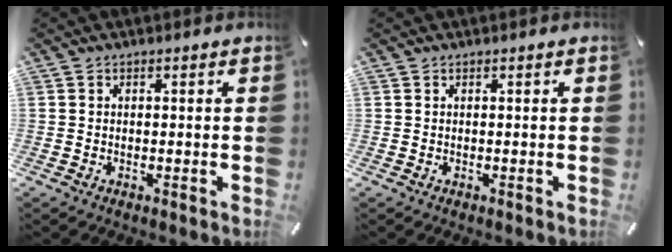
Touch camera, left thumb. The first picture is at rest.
{"total": 0.0}